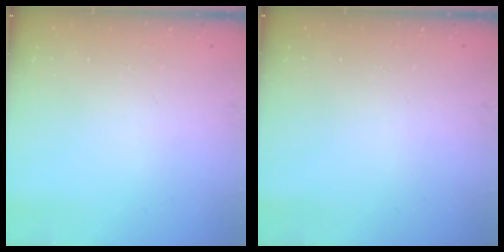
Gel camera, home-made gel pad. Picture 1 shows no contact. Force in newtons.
{"total": 0.0}